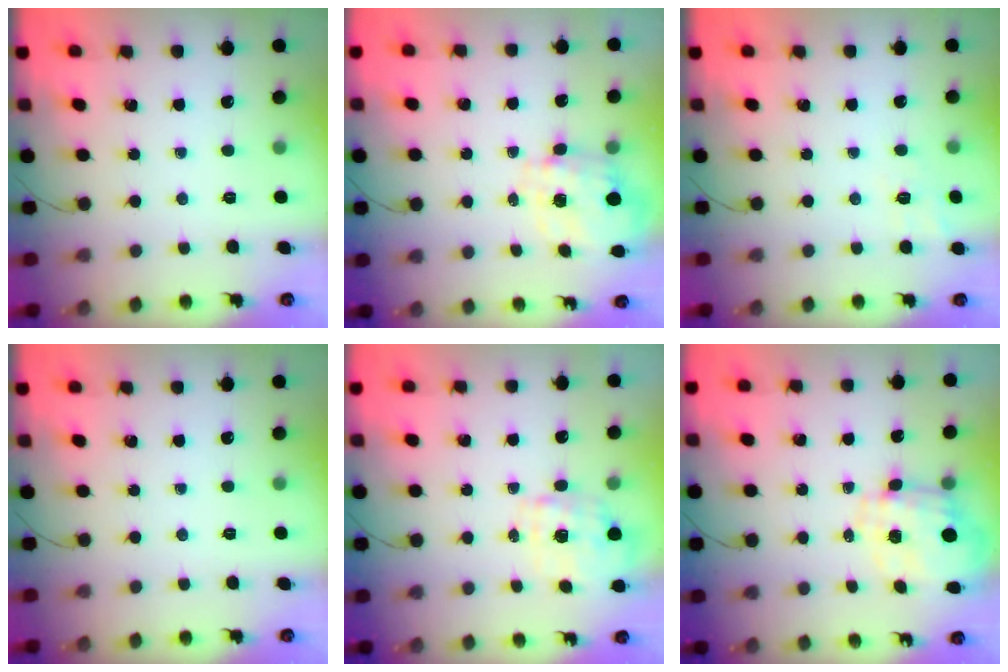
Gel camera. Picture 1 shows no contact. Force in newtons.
{"total": 3.0, "press": 2.7, "slide": 1.2}
{"total": 7.0, "press": 6.6, "slide": 2.3}
{"total": 0.0}
{"total": 1.7, "press": 1.6, "slide": 0.5}
{"total": 3.5, "press": 3.2, "slide": 1.4}